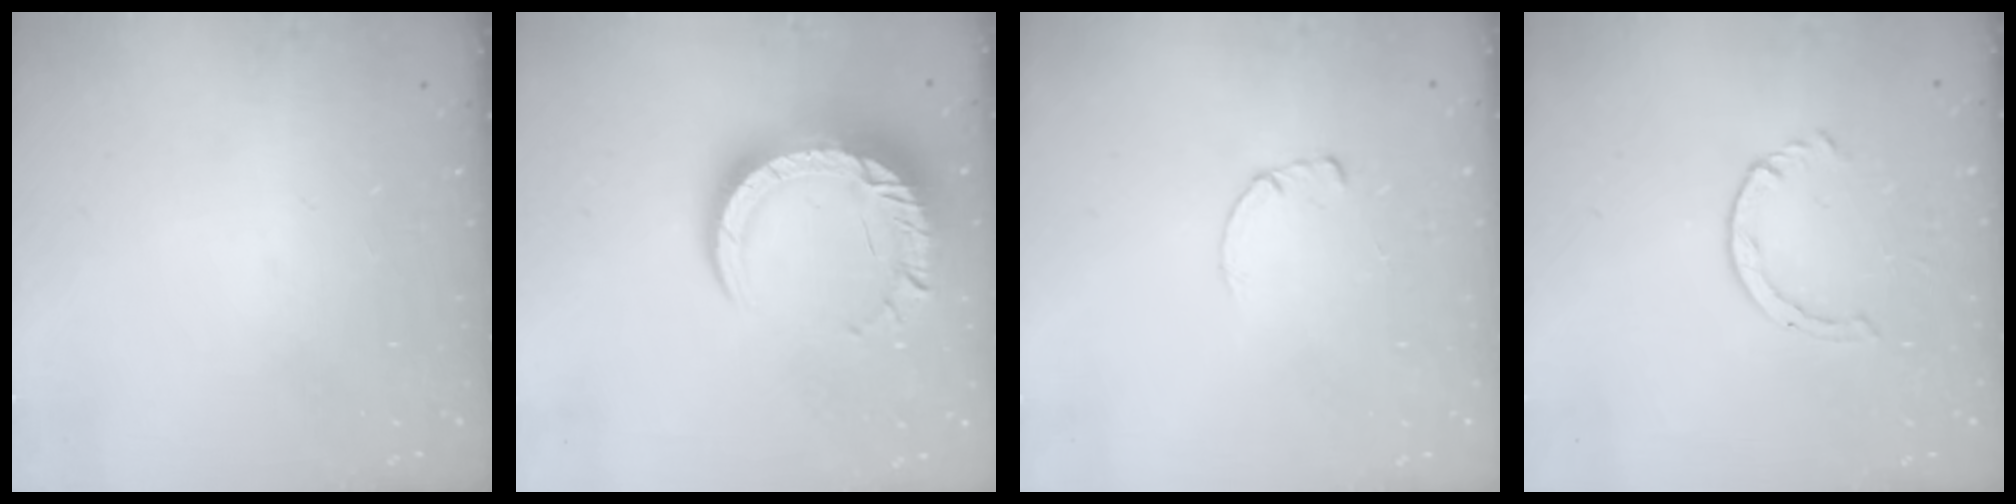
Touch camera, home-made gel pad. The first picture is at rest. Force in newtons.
{"total": 15.7, "press": 15.6, "slide": 1.4}
{"total": 0.7, "press": 0.7, "slide": 0.2}
{"total": 3.0, "press": 2.9, "slide": 0.3}